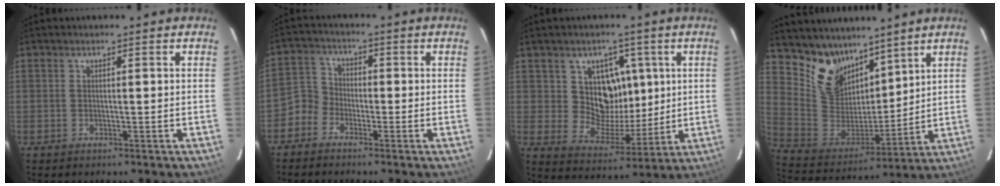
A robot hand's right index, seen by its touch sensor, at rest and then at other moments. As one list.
[{"total": 4.1, "force": [-2.6, 3.2, 0.4], "torque": [-0.004, 0.019, -0.064]}, {"total": 9.9, "force": [3.0, 8.6, 3.9], "torque": [-0.065, -0.006, 0.062]}, {"total": 13.4, "force": [10.1, 8.0, 3.9], "torque": [-0.091, -0.002, 0.207]}]